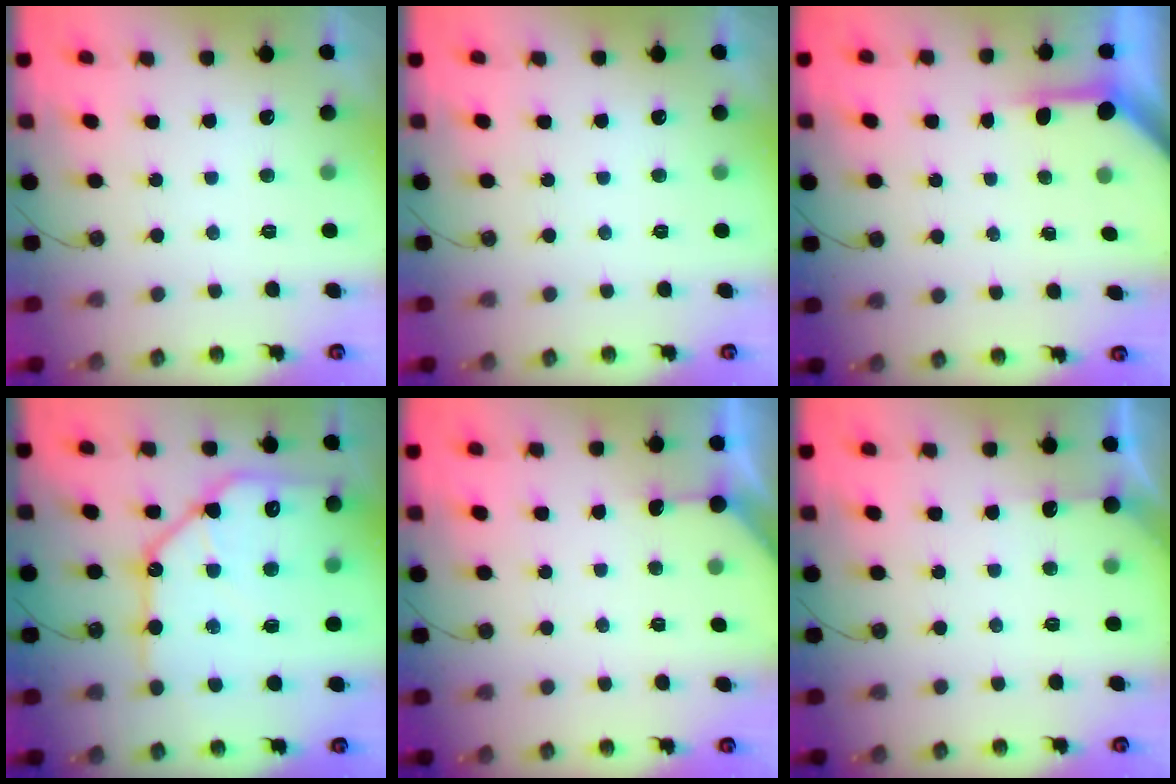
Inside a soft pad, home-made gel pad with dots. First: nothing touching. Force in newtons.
{"total": 0.0}
{"total": 3.9, "press": 3.9, "slide": 0.3}
{"total": 20.9, "press": 20.8, "slide": 2.3}
{"total": 3.0, "press": 2.9, "slide": 0.4}
{"total": 4.1, "press": 4.0, "slide": 0.6}